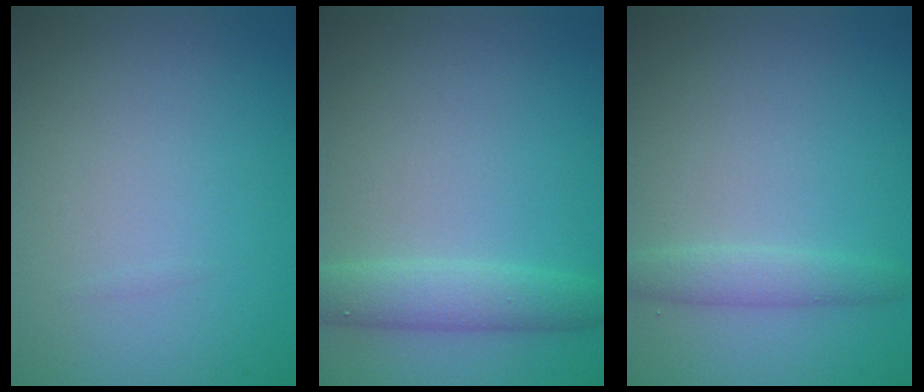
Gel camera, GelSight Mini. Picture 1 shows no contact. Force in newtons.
{"total": 3.1, "press": 3.1, "slide": 0.2}
{"total": 1.9, "press": 1.9, "slide": 0.0}